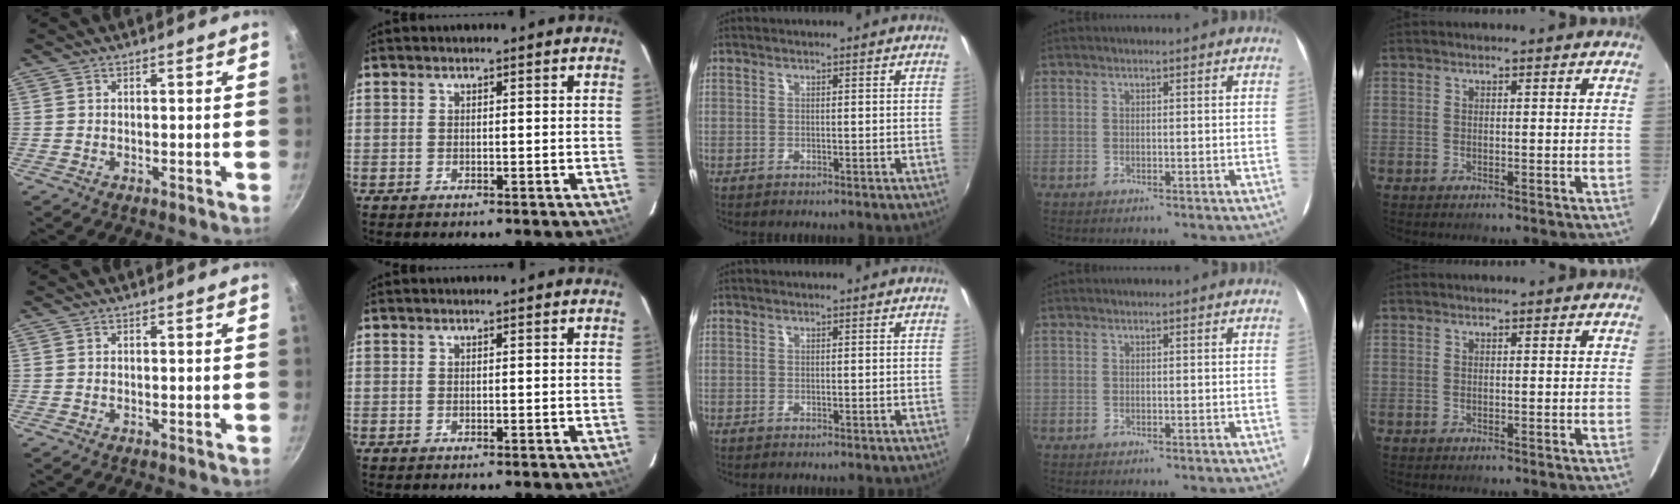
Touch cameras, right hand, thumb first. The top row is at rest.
{}